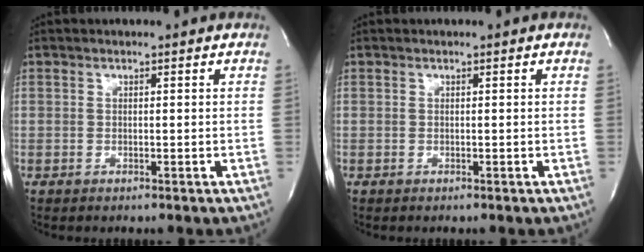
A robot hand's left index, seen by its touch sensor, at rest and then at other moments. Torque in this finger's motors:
{"motor_torque": [0.00, 0.00, 0.00, 0.00]}